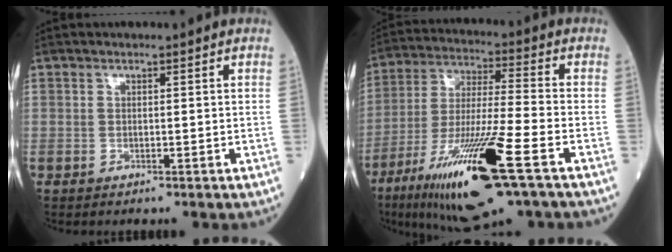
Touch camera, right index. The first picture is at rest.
{"total": 19.3, "force": [-9.8, 1.1, 16.6], "torque": [-0.317, -0.047, -0.174]}